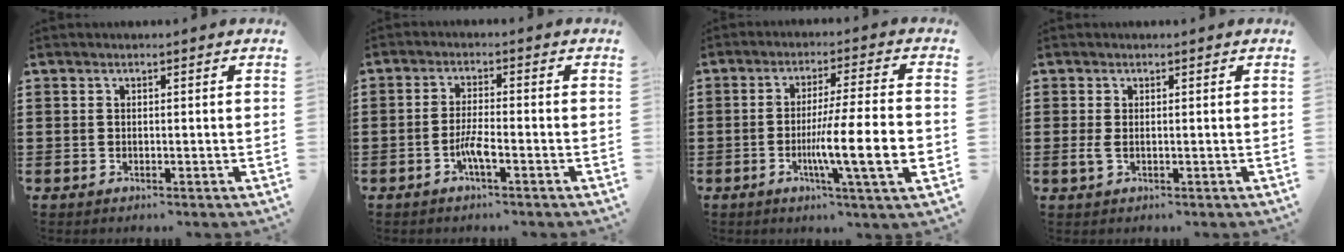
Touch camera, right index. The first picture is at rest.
{"total": 3.6, "force": [-1.9, 0.6, 3.1], "torque": [-0.067, -0.004, -0.037]}
{"total": 12.1, "force": [-3.0, 0.7, 11.7], "torque": [-0.199, -0.016, -0.057]}
{"total": 1.4, "force": [-0.1, 0.4, 1.3], "torque": [-0.034, -0.005, -0.004]}